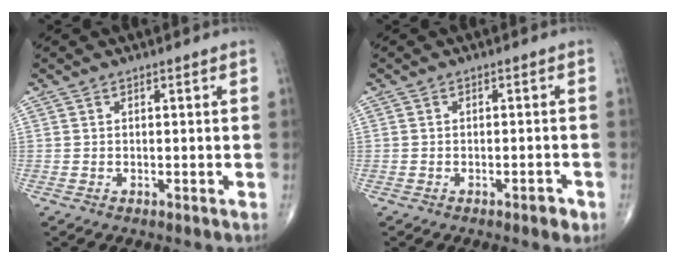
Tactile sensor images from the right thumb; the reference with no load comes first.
{"total": 2.1, "force": [-1.3, 0.7, 1.5], "torque": [-0.019, 0.003, -0.019]}